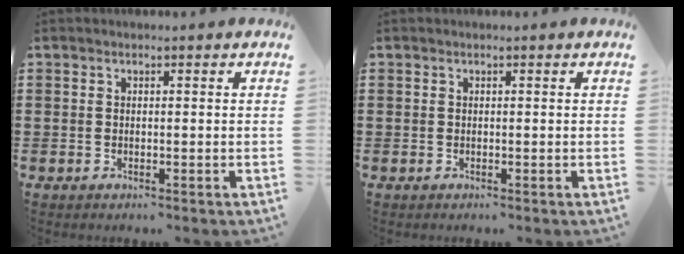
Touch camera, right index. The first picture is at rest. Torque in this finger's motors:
{"motor_torque": [0.00, 0.00, 0.00, 0.00]}